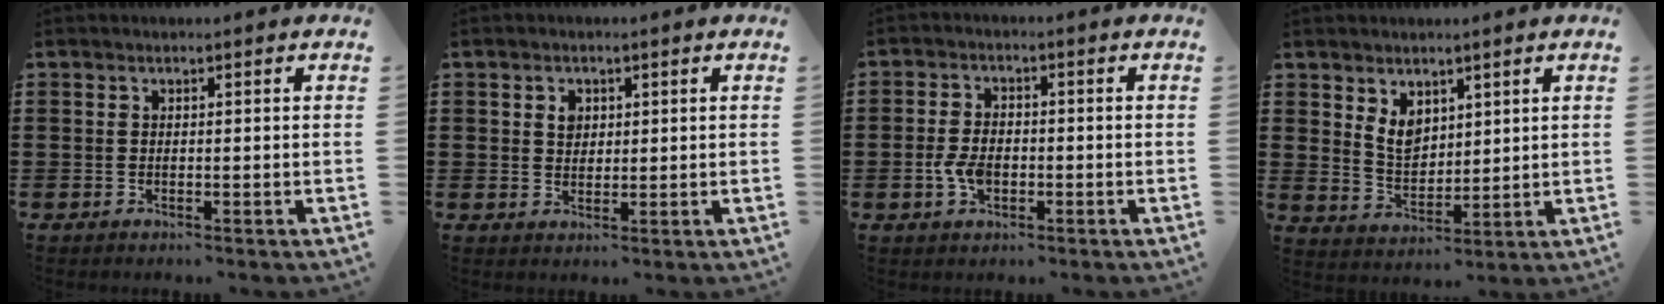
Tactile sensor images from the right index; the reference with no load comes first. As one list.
[{"total": 2.2, "force": [0.9, 1.6, 1.1], "torque": [-0.028, 0.008, 0.016]}, {"total": 4.1, "force": [-1.1, 2.7, 2.9], "torque": [-0.076, -0.002, -0.025]}, {"total": 4.9, "force": [2.7, 3.3, 2.5], "torque": [-0.062, 0.004, 0.051]}]